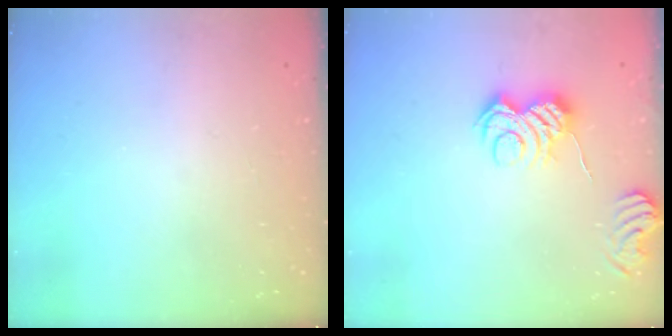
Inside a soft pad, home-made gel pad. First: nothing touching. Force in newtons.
{"total": 6.3, "press": 6.2, "slide": 0.9}